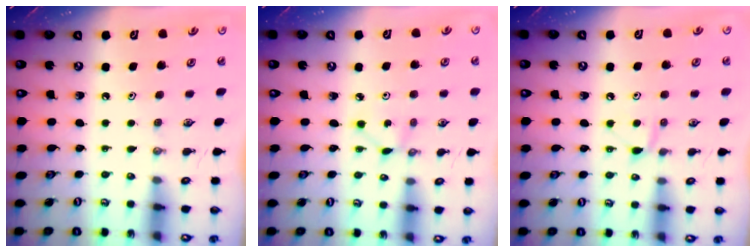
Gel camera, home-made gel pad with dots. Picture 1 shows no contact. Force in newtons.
{"total": 1.7, "press": 1.6, "slide": 0.2}
{"total": 6.2, "press": 6.2, "slide": 0.8}